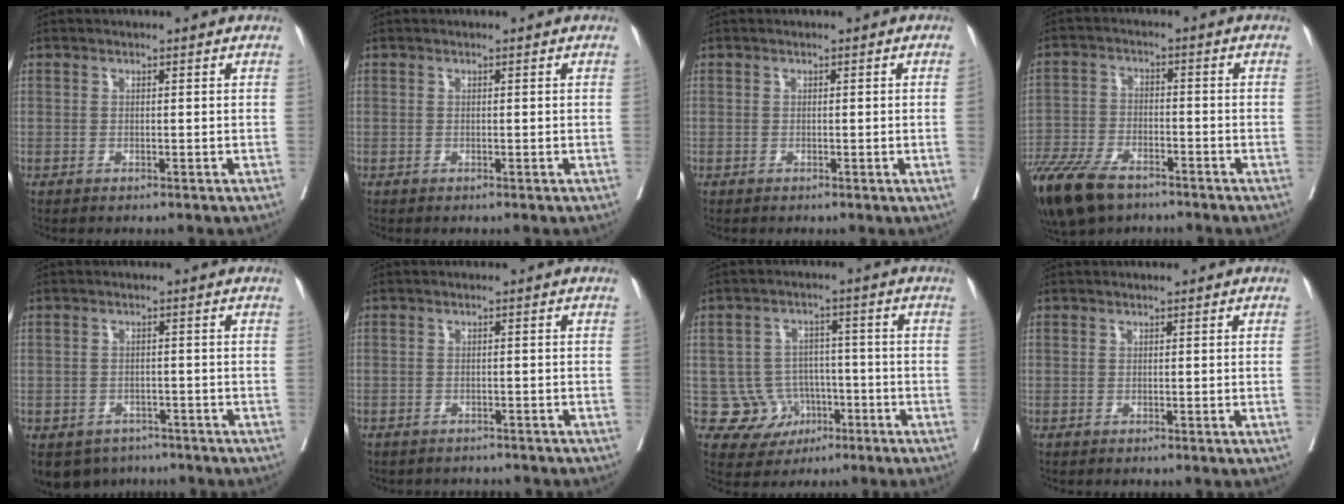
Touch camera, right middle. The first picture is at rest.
{"total": 0.0}
{"total": 1.6, "force": [-0.1, -0.7, 1.5], "torque": [-0.021, -0.002, 0.001]}
{"total": 13.7, "force": [-10.1, 5.4, 7.6], "torque": [-0.159, -0.029, -0.180]}
{"total": 8.0, "force": [-5.4, 5.7, 1.8], "torque": [-0.038, -0.007, -0.074]}
{"total": 4.0, "force": [-3.6, 1.9, 0.1], "torque": [0.000, 0.007, -0.048]}
{"total": 6.9, "force": [-2.3, 6.4, 0.9], "torque": [-0.005, 0.012, -0.029]}
{"total": 1.0, "force": [-0.1, -0.4, 0.9], "torque": [-0.011, -0.001, 0.000]}